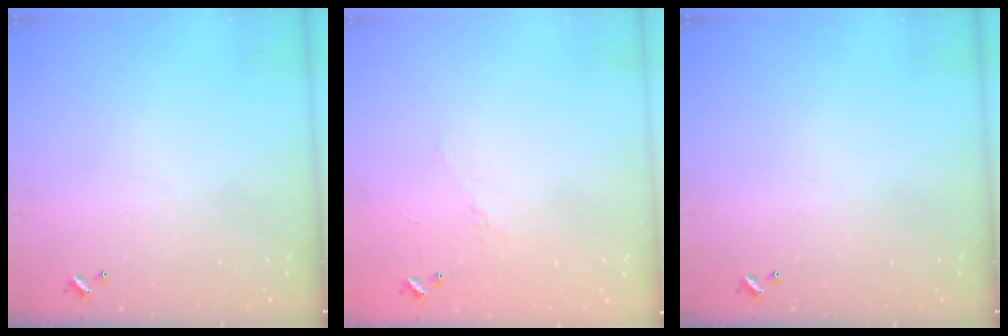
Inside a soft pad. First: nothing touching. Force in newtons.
{"total": 6.2, "press": 6.2, "slide": 0.8}
{"total": 0.0}